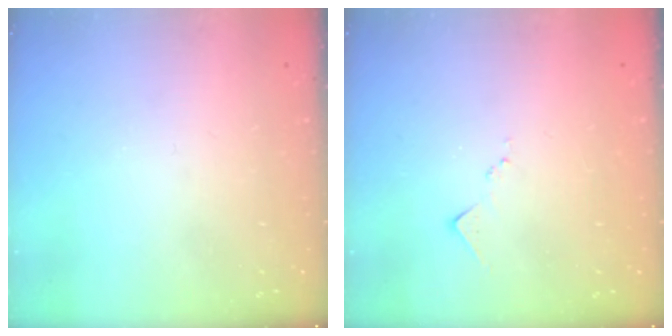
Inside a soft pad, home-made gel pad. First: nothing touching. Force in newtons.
{"total": 7.1, "press": 7.0, "slide": 0.8}